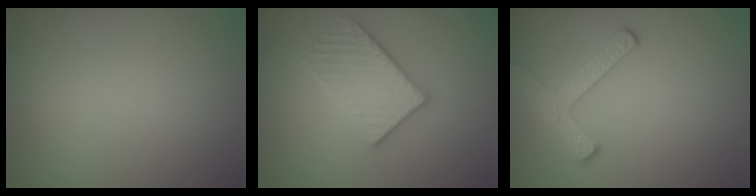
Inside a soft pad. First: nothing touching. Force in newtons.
{"total": 3.3, "press": 3.1, "slide": 1.1}
{"total": 2.5, "press": 2.5, "slide": 0.4}